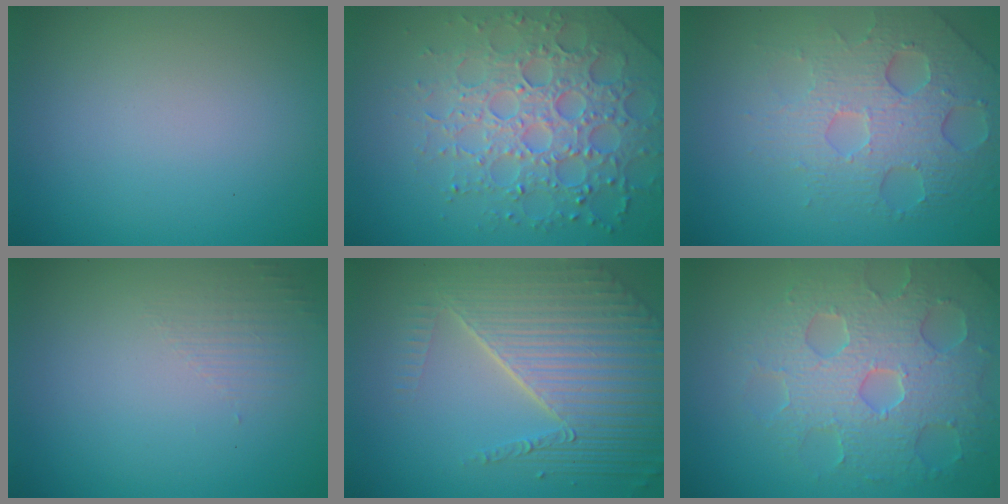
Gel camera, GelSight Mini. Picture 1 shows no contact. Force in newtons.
{"total": 5.4, "press": 5.2, "slide": 1.5}
{"total": 5.8, "press": 4.5, "slide": 3.7}
{"total": 1.3, "press": 0.1, "slide": 1.3}
{"total": 8.8, "press": 5.7, "slide": 6.7}
{"total": 7.3, "press": 5.7, "slide": 4.5}